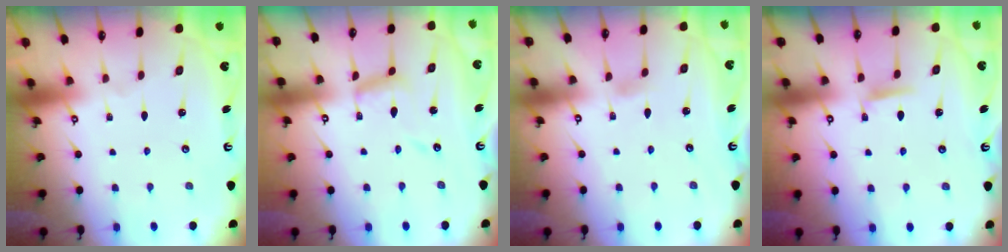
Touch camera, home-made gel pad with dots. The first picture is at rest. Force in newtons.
{"total": 9.6, "press": 9.6, "slide": 0.7}
{"total": 2.9, "press": 2.8, "slide": 0.4}
{"total": 5.0, "press": 4.9, "slide": 0.6}